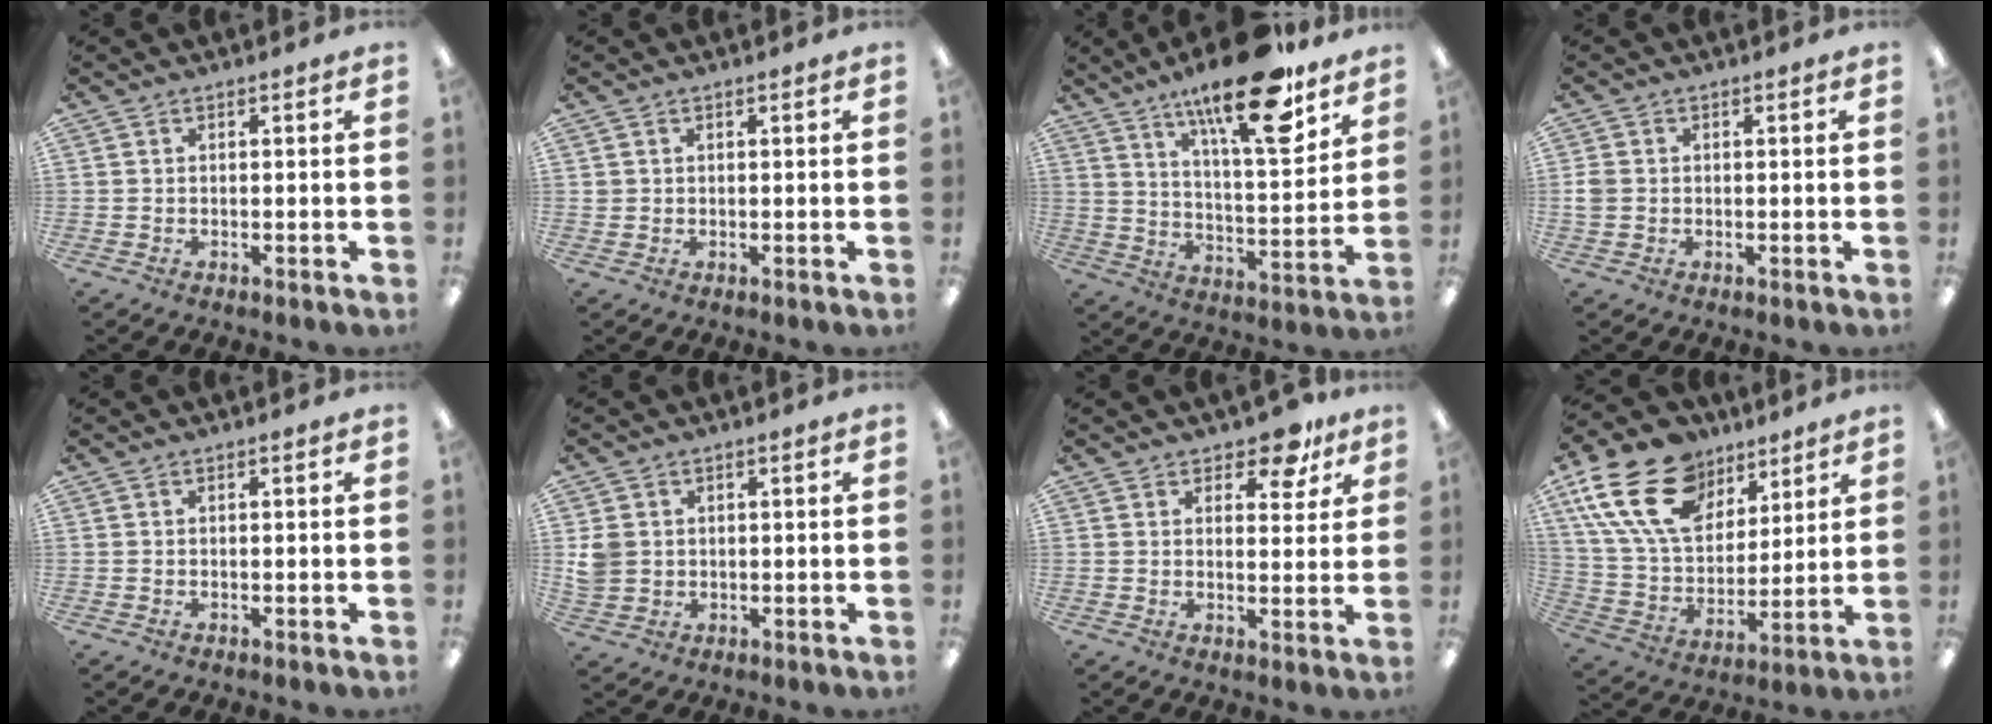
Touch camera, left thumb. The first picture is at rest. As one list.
[{"total": 1.0, "force": [0.4, 0.9, 0.1], "torque": [-0.002, 0.004, 0.006]}, {"total": 21.9, "force": [14.9, 6.5, 14.7], "torque": [-0.224, -0.087, 0.237]}, {"total": 2.4, "force": [0.0, 2.1, 1.1], "torque": [-0.020, 0.006, -0.001]}, {"total": 0.0}, {"total": 4.4, "force": [0.8, 4.1, 1.4], "torque": [-0.024, 0.006, 0.017]}, {"total": 7.5, "force": [5.5, 3.5, 3.6], "torque": [-0.028, -0.032, 0.092]}, {"total": 21.8, "force": [11.7, 13.9, 12.0], "torque": [-0.240, -0.044, 0.216]}]